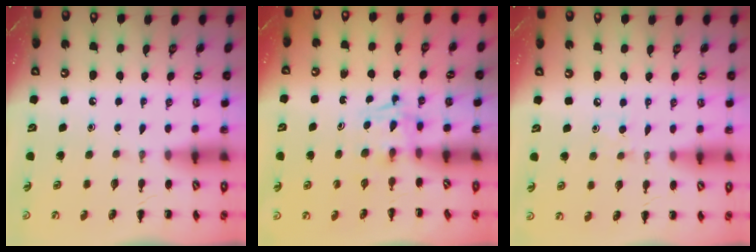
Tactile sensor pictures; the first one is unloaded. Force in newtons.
{"total": 2.5, "press": 2.3, "slide": 1.0}
{"total": 2.9, "press": 2.7, "slide": 1.1}